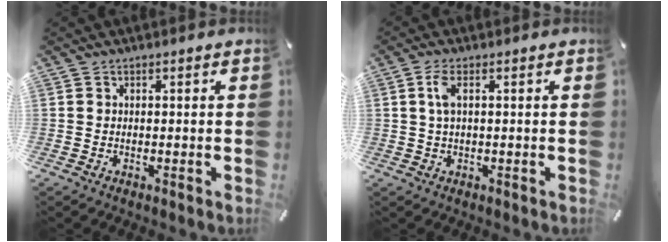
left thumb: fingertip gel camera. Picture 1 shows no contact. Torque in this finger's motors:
{"motor_torque": [0.19, -0.40, 0.22, 0.10, -0.10]}